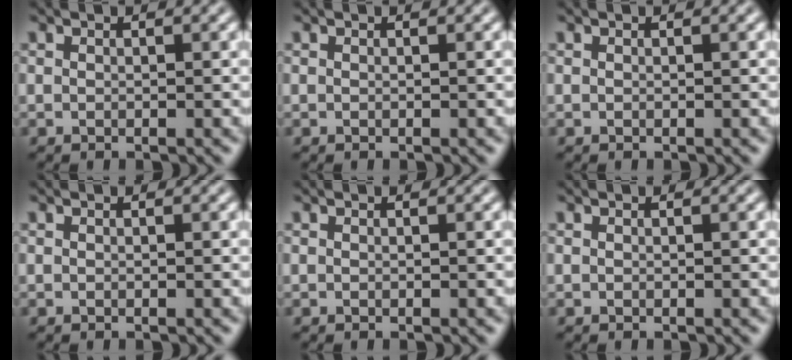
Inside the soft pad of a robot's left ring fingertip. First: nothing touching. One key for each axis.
{"total": 0.0}
{"total": 0.0}
{"total": 0.0}
{"total": 0.0}
{"total": 0.0}